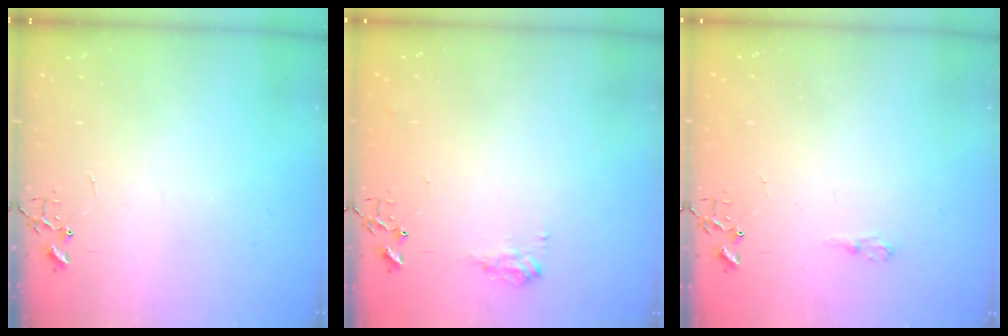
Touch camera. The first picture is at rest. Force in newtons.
{"total": 8.0, "press": 8.0, "slide": 0.4}
{"total": 6.5, "press": 6.5, "slide": 0.6}